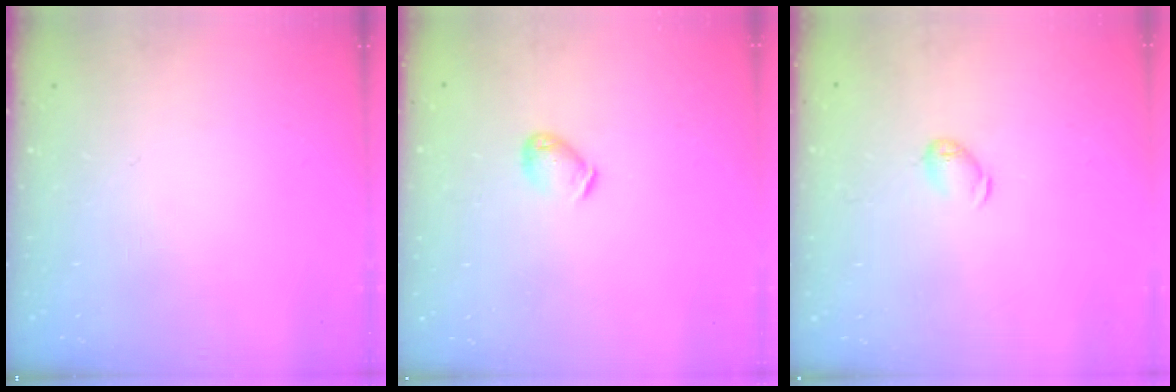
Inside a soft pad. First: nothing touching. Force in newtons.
{"total": 4.2, "press": 4.2, "slide": 0.7}
{"total": 6.6, "press": 6.5, "slide": 1.1}